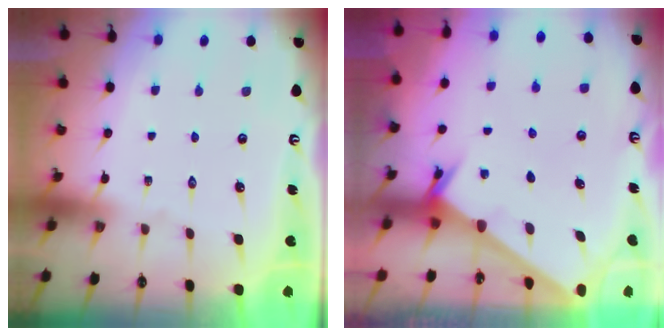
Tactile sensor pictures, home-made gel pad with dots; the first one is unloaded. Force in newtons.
{"total": 2.4, "press": 2.4, "slide": 0.2}